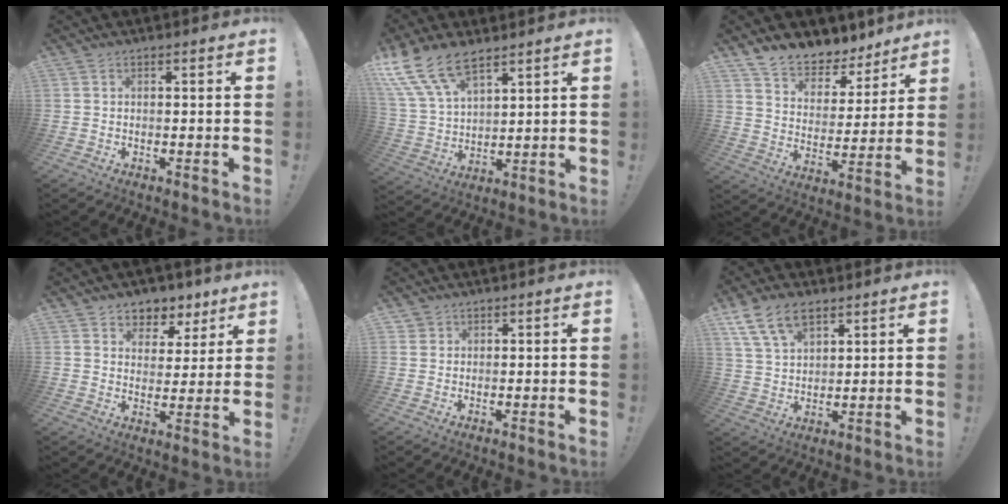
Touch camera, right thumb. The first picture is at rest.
{"total": 14.6, "force": [10.1, 6.9, 7.9], "torque": [-0.176, -0.050, 0.194]}
{"total": 9.2, "force": [8.3, 3.6, 1.8], "torque": [-0.045, -0.073, 0.153]}
{"total": 6.1, "force": [4.0, 4.6, 0.8], "torque": [-0.008, -0.034, 0.080]}
{"total": 1.8, "force": [1.2, 1.3, 0.1], "torque": [-0.003, -0.004, 0.022]}
{"total": 11.5, "force": [6.8, 6.8, 6.2], "torque": [-0.112, -0.022, 0.133]}